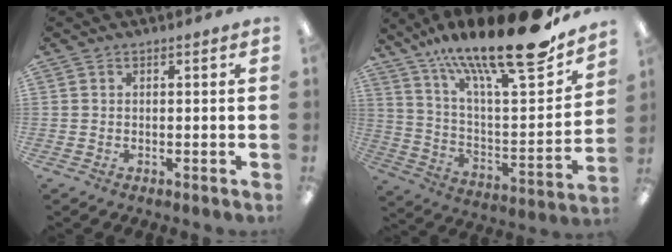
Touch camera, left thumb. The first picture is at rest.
{"total": 24.9, "force": [18.6, 4.9, 15.7], "torque": [-0.240, -0.129, 0.299]}